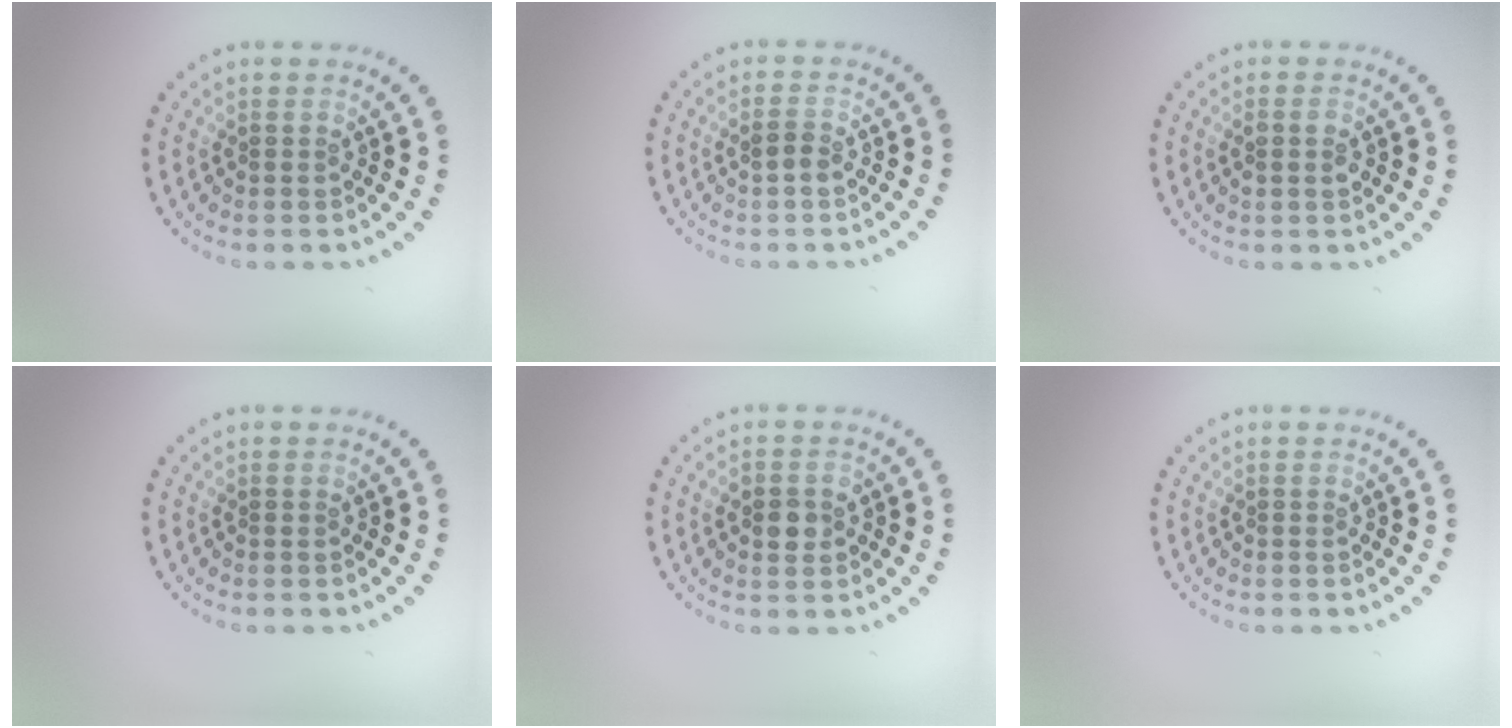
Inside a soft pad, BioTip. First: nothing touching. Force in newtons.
{"total": 1.1, "press": 1.1, "slide": 0.3}
{"total": 1.4, "press": 1.4, "slide": 0.3}
{"total": 0.0}
{"total": 2.5, "press": 2.5, "slide": 0.2}
{"total": 0.0}